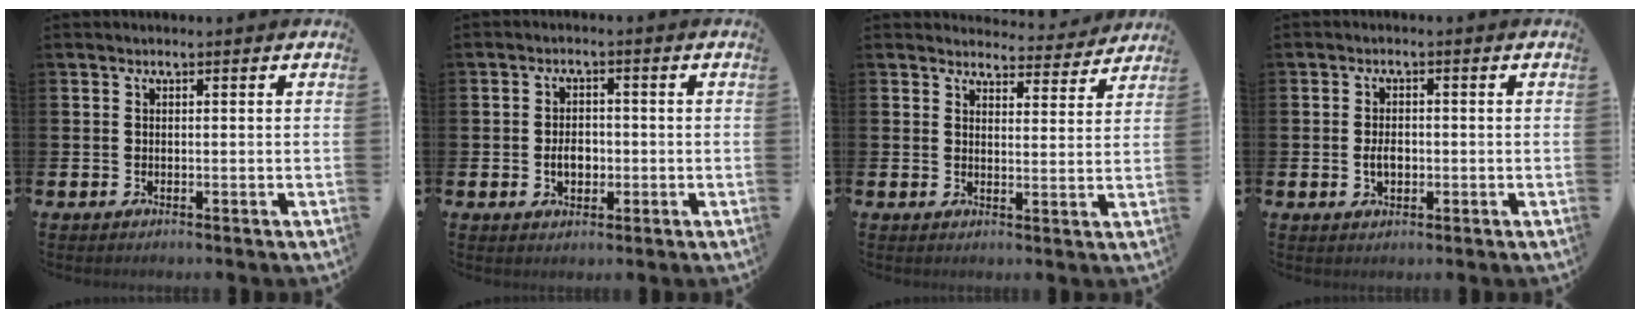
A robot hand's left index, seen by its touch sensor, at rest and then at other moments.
{"total": 3.3, "force": [-0.6, 2.3, 2.2], "torque": [-0.028, -0.002, -0.017]}
{"total": 3.8, "force": [3.7, 0.8, 0.0], "torque": [0.005, -0.031, 0.061]}
{"total": 2.6, "force": [-0.3, 1.7, 2.0], "torque": [-0.031, 0.001, -0.007]}